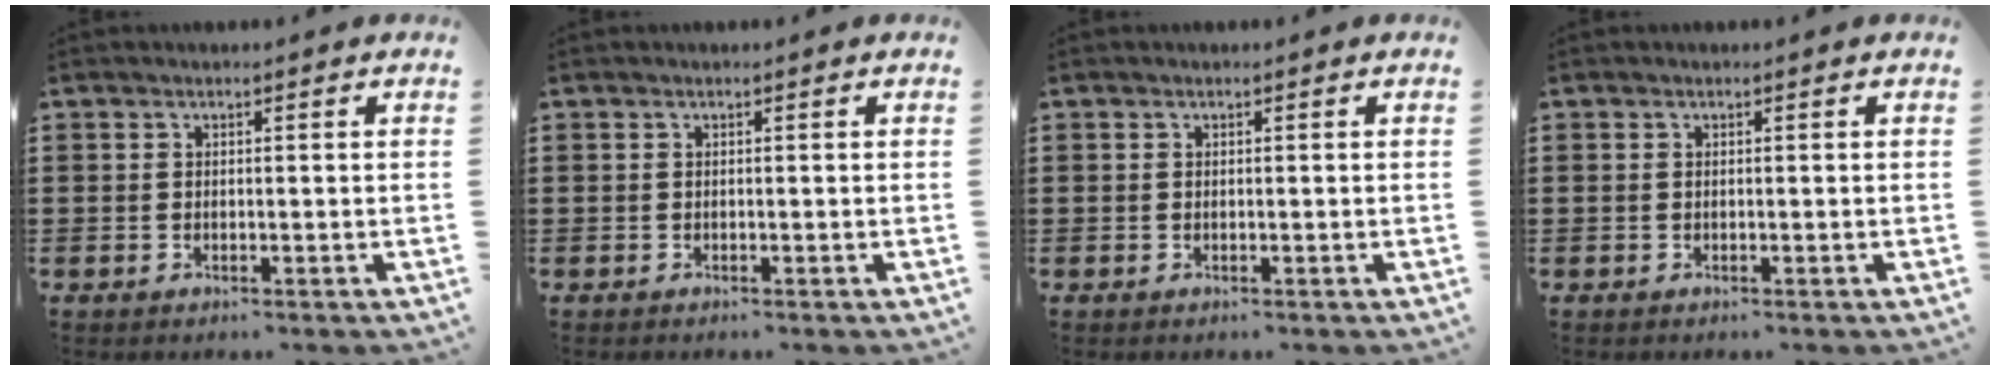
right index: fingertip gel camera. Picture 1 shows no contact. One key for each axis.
{"total": 0.0}
{"total": 0.0}
{"total": 0.0}